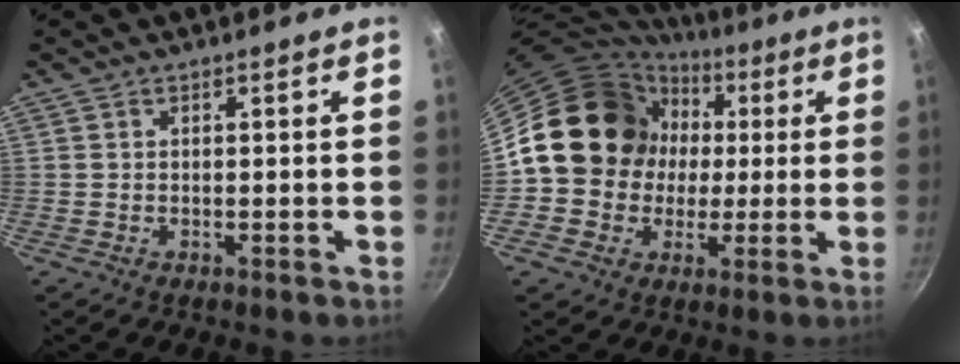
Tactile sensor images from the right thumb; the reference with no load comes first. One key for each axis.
{"total": 17.2, "fx": 1.7, "fy": 15.4, "fz": 7.6, "tx": -0.103, "ty": 0.026, "tz": 0.025}